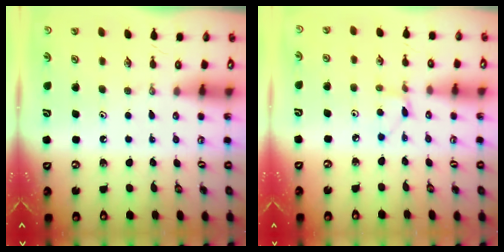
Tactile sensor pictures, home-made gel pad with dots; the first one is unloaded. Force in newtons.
{"total": 3.9, "press": 3.9, "slide": 0.5}